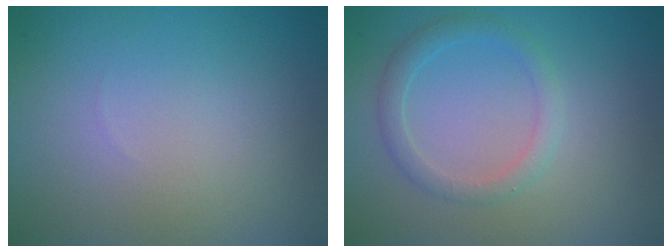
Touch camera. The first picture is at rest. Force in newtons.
{"total": 2.0, "press": 2.0, "slide": 0.1}